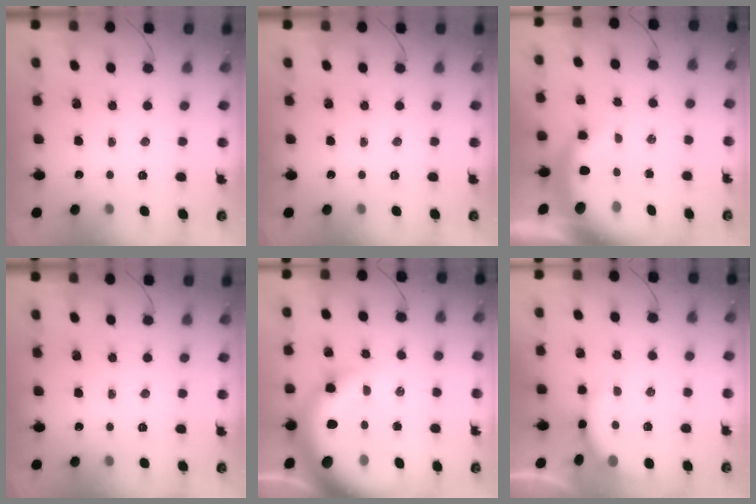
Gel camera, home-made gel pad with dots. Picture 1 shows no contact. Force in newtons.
{"total": 0.0}
{"total": 8.5, "press": 8.4, "slide": 1.5}
{"total": 0.0}
{"total": 17.1, "press": 16.7, "slide": 3.6}
{"total": 7.4, "press": 7.3, "slide": 1.3}